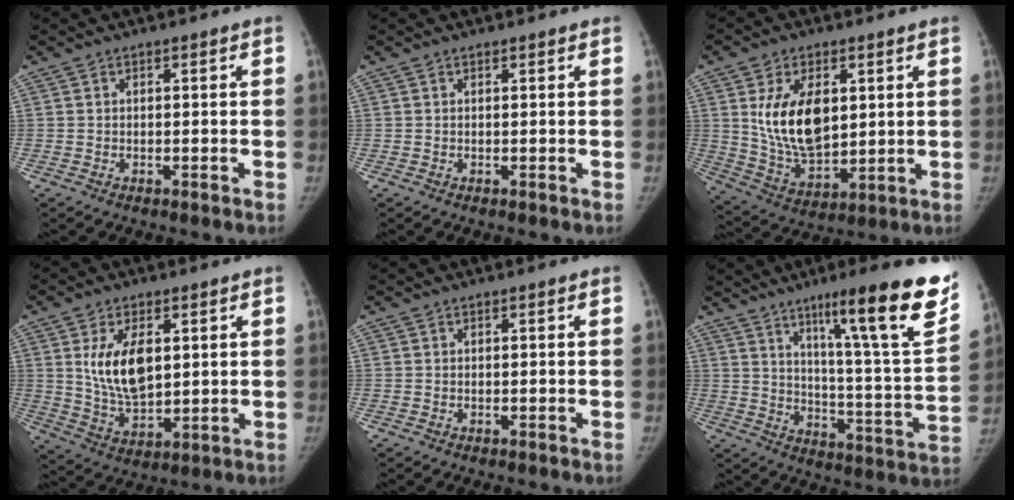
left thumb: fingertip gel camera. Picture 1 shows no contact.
{"total": 0.5, "force": [0.5, 0.2, 0.1], "torque": [-0.004, -0.004, 0.008]}
{"total": 15.2, "force": [3.5, 9.0, 11.7], "torque": [-0.181, -0.023, 0.079]}
{"total": 11.5, "force": [2.9, 6.4, 9.1], "torque": [-0.147, -0.020, 0.065]}
{"total": 0.0}
{"total": 25.1, "force": [14.5, 2.6, 20.4], "torque": [-0.275, -0.063, 0.220]}